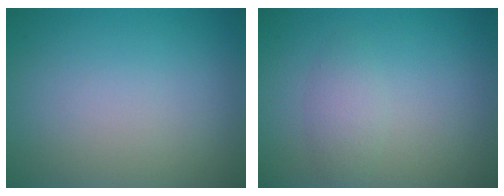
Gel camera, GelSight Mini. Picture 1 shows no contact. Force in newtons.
{"total": 1.8, "press": 1.8, "slide": 0.2}